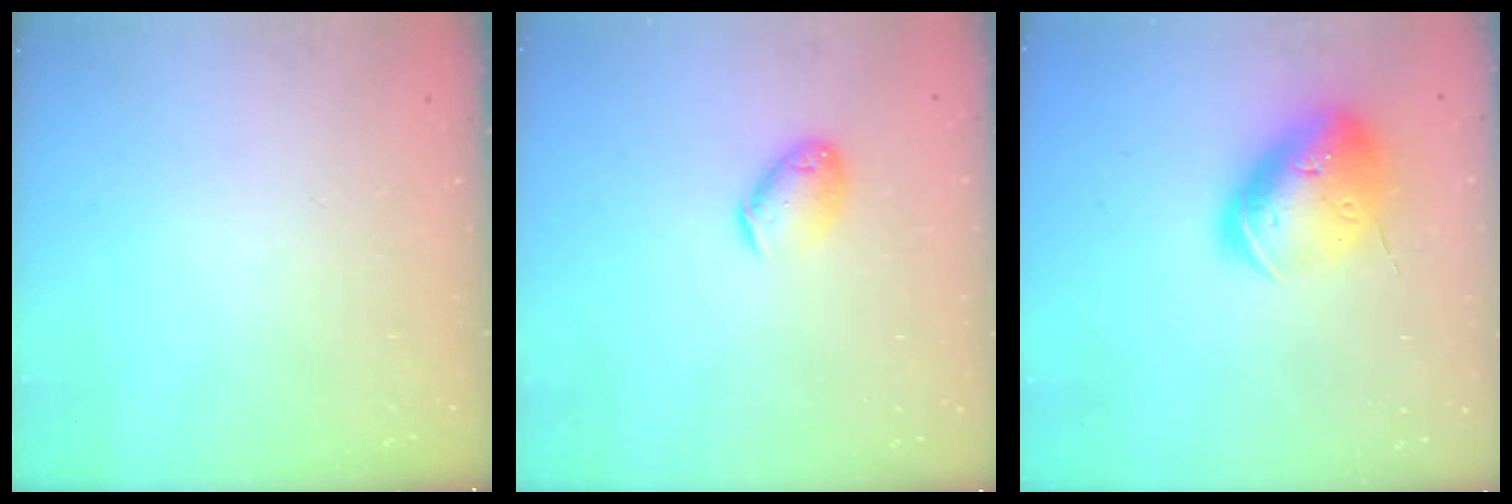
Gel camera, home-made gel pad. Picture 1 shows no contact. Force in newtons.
{"total": 9.2, "press": 9.1, "slide": 1.4}
{"total": 20.1, "press": 19.9, "slide": 2.9}